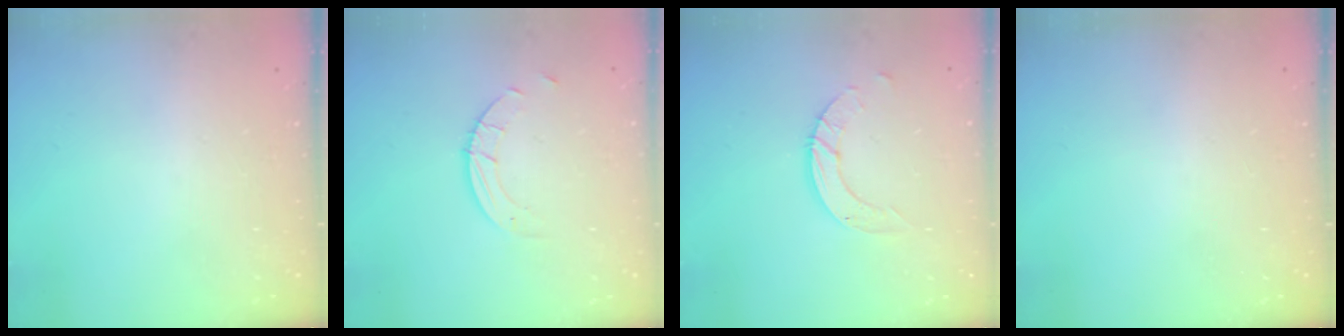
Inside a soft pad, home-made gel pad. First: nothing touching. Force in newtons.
{"total": 2.5, "press": 2.5, "slide": 0.2}
{"total": 6.5, "press": 6.5, "slide": 0.5}
{"total": 0.0}